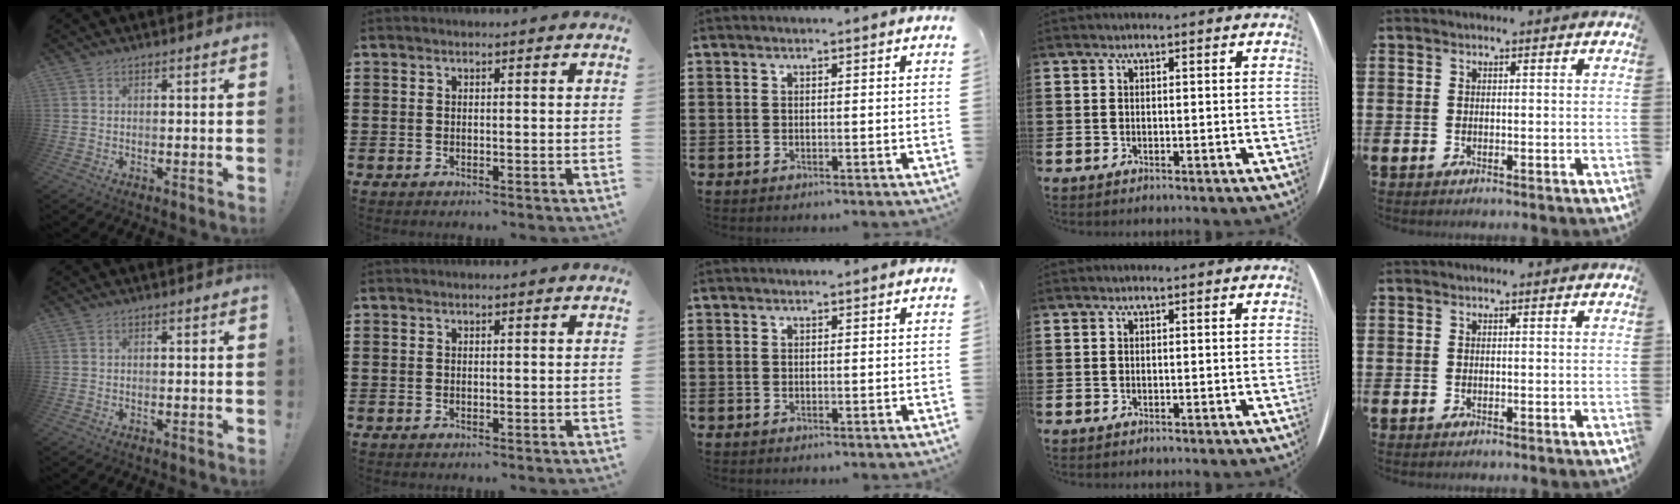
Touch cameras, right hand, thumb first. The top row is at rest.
{}